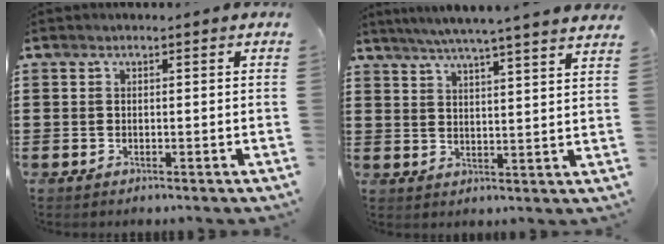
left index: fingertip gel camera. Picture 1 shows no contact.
{"total": 5.6, "force": [5.1, -0.9, 2.3], "torque": [-0.061, -0.027, 0.087]}